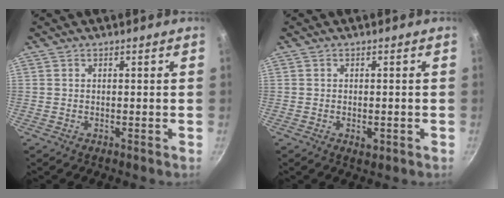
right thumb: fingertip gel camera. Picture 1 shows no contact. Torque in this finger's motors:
{"motor_torque": [-0.16, -0.04, -0.15, 0.03, -0.04]}